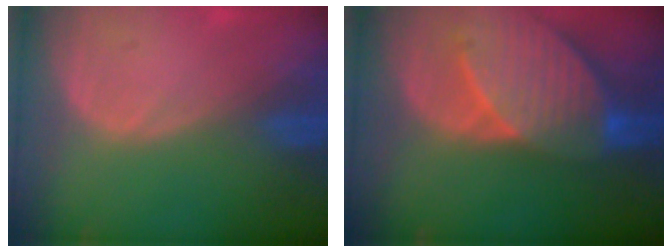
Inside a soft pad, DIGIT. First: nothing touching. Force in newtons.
{"total": 10.3, "press": 9.1, "slide": 4.9}